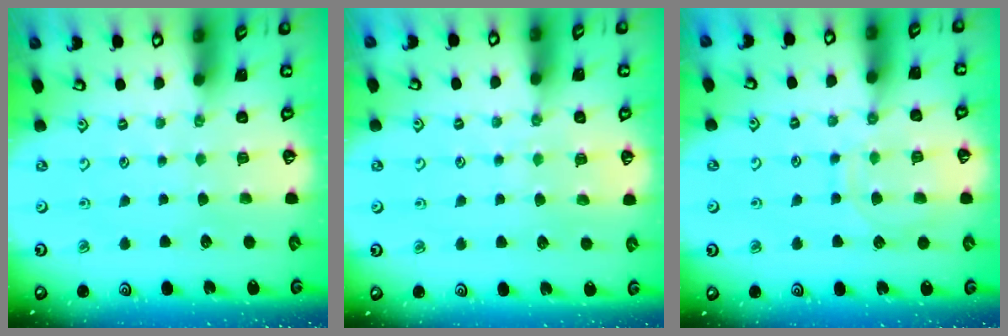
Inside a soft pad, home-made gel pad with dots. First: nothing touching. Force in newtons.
{"total": 5.5, "press": 5.4, "slide": 0.6}
{"total": 10.7, "press": 10.7, "slide": 1.0}